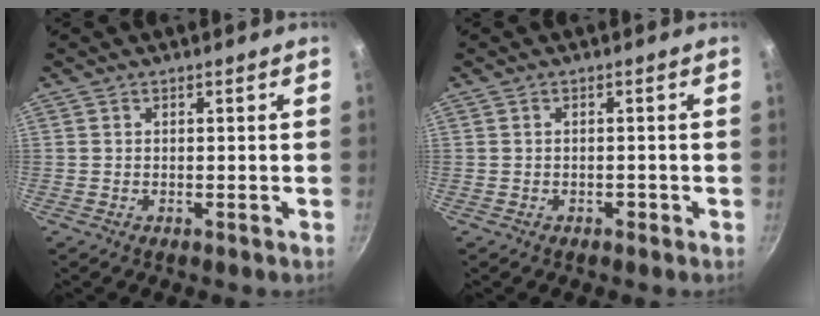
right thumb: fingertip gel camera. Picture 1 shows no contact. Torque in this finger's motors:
{"motor_torque": [-0.25, 0.08, -0.26, 0.08, 0.02]}